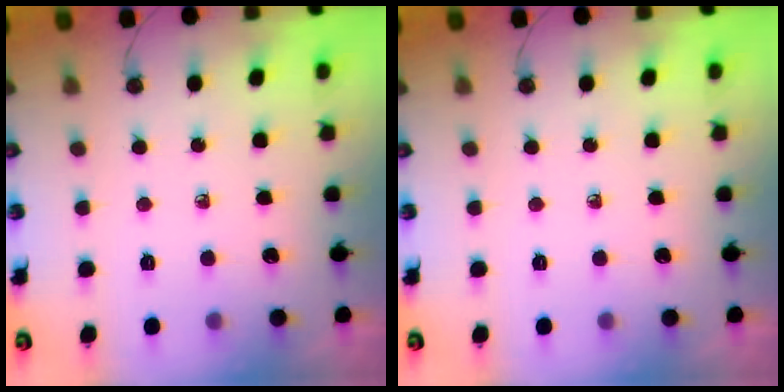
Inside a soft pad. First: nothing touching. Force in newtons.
{"total": 0.0}